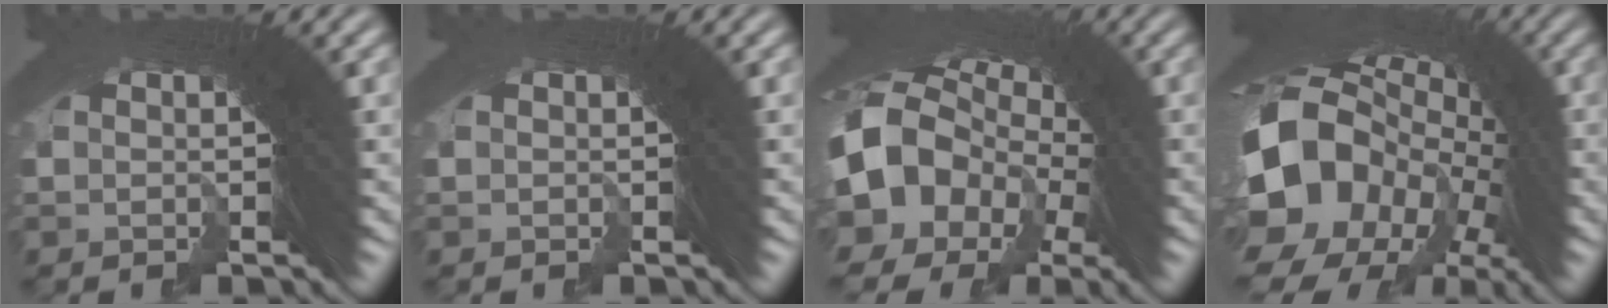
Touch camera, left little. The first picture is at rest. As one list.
[{"total": 0.0}, {"total": 12.6, "force": [-0.4, 9.8, 7.9], "torque": [-0.166, -0.024, -0.005]}, {"total": 18.7, "force": [-0.7, 12.8, 13.7], "torque": [-0.222, -0.016, -0.008]}]